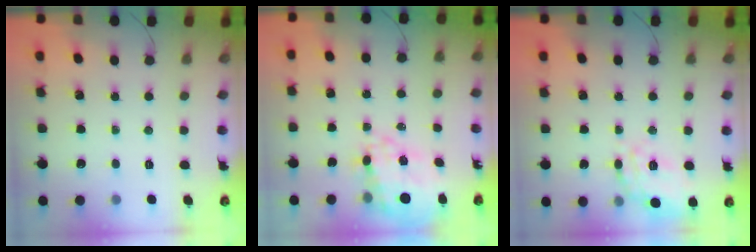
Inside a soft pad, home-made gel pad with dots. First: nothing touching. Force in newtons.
{"total": 13.5, "press": 13.0, "slide": 3.4}
{"total": 16.4, "press": 16.4, "slide": 0.5}